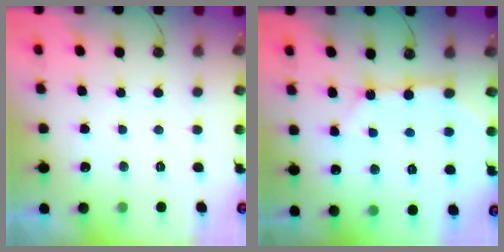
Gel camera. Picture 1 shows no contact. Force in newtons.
{"total": 9.7, "press": 9.7, "slide": 0.9}